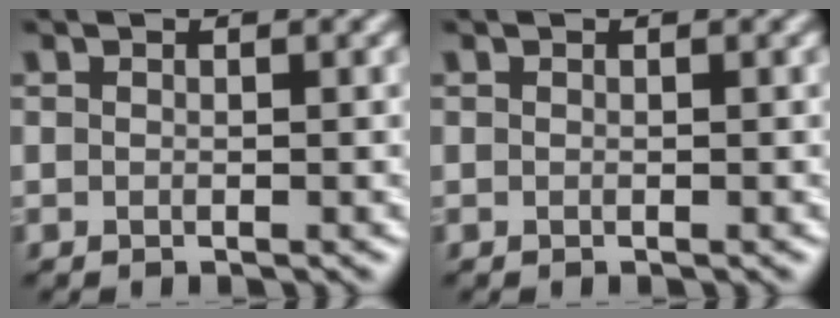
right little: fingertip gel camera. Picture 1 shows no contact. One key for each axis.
{"total": 0.0}